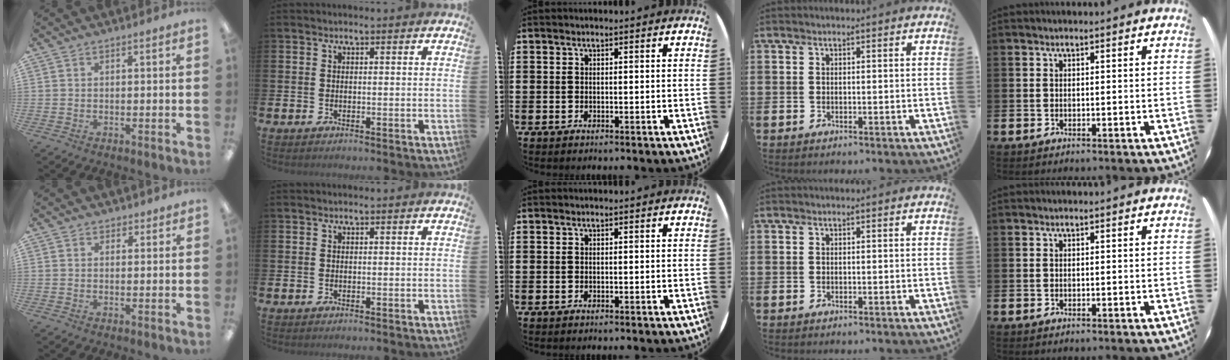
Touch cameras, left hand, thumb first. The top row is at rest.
{"thumb": {"total": 1.3, "force": [1.0, 0.9, 0.2], "torque": [0.005, -0.001, 0.016]}}